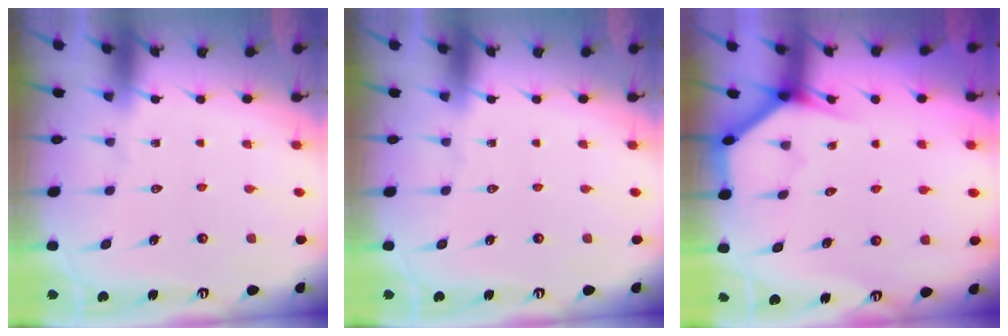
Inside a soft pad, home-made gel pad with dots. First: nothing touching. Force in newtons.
{"total": 0.0}
{"total": 3.7, "press": 3.7, "slide": 0.3}